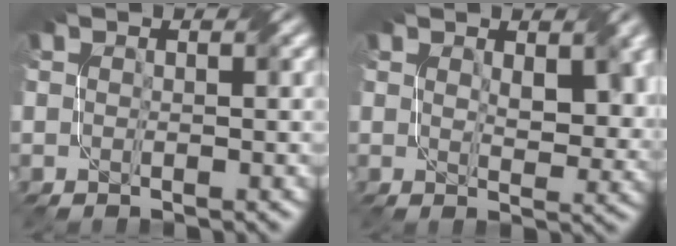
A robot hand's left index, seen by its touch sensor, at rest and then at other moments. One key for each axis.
{"total": 3.5, "fx": 1.4, "fy": 1.6, "fz": 2.7, "tx": -0.042, "ty": -0.001, "tz": 0.035}